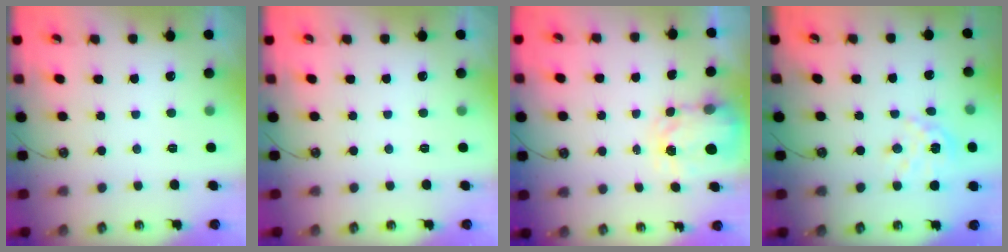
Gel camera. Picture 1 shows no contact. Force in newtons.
{"total": 0.0}
{"total": 3.8, "press": 3.8, "slide": 0.5}
{"total": 9.4, "press": 9.3, "slide": 0.7}